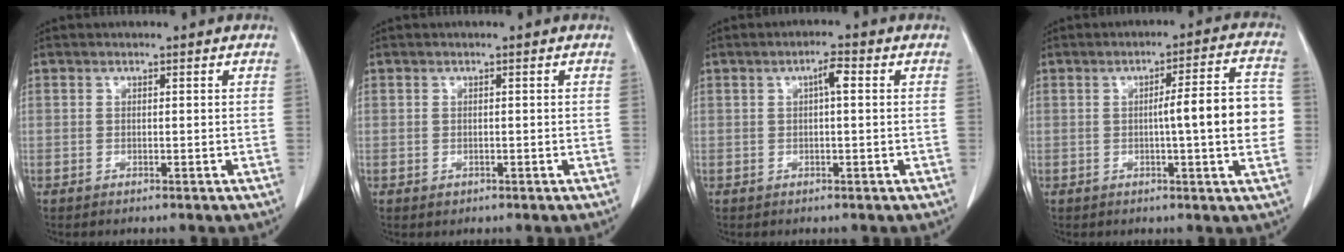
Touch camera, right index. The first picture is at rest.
{"total": 0.8, "force": [-0.3, 0.7, 0.1], "torque": [-0.002, 0.003, -0.001]}
{"total": 2.5, "force": [0.5, 0.4, 2.4], "torque": [-0.041, 0.006, 0.009]}
{"total": 10.0, "force": [-0.5, 0.8, 9.9], "torque": [-0.125, 0.021, -0.010]}